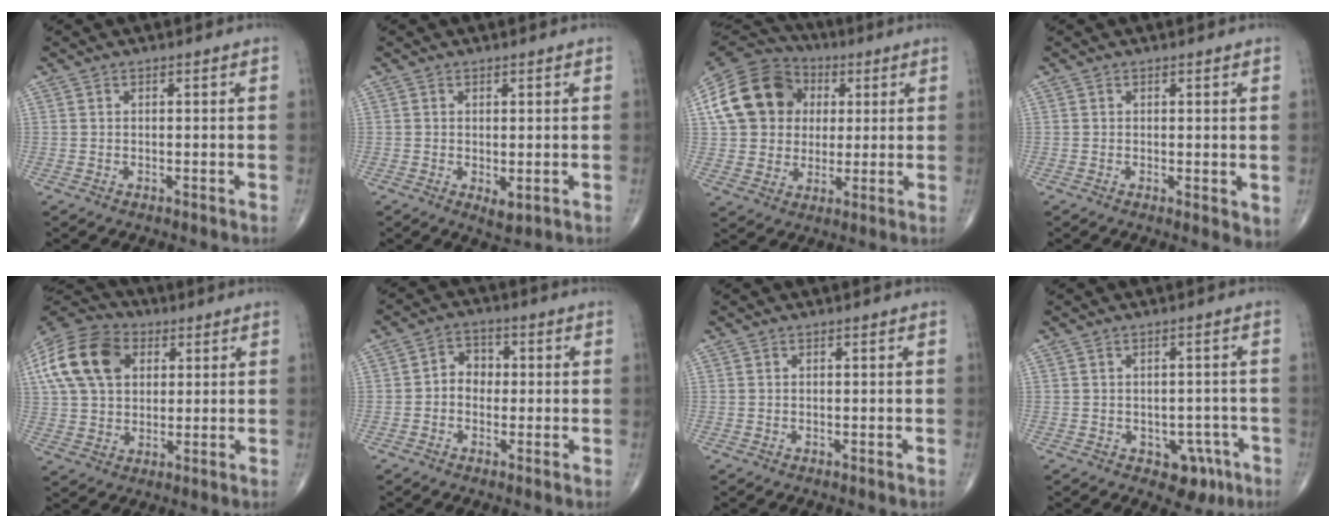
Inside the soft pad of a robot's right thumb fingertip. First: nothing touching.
{"total": 2.3, "force": [-0.4, 1.2, 2.0], "torque": [-0.025, -0.006, 0.000]}
{"total": 17.4, "force": [3.8, 14.5, 8.7], "torque": [-0.149, 0.021, 0.065]}
{"total": 2.5, "force": [0.1, 1.1, 2.3], "torque": [-0.030, -0.010, 0.000]}
{"total": 18.3, "force": [5.5, 13.0, 11.6], "torque": [-0.228, 0.014, 0.093]}
{"total": 4.8, "force": [-0.2, 4.0, 2.6], "torque": [-0.019, 0.020, -0.014]}
{"total": 0.0}
{"total": 5.5, "force": [-2.5, 3.9, 3.0], "torque": [-0.007, 0.018, -0.025]}